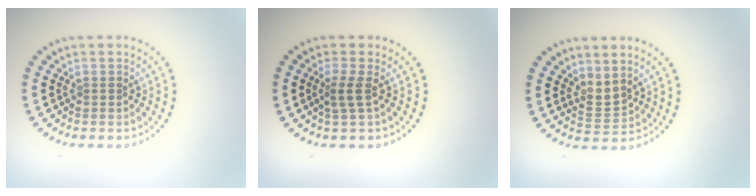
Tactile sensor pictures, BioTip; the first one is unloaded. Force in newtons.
{"total": 1.8, "press": 1.3, "slide": 1.2}
{"total": 1.8, "press": 1.2, "slide": 1.3}